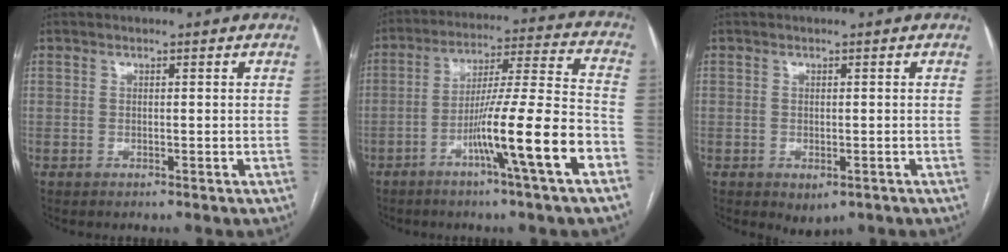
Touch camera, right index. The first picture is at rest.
{"total": 14.9, "force": [-6.5, -1.1, 13.3], "torque": [-0.220, -0.002, -0.110]}
{"total": 2.6, "force": [-1.3, 1.6, 1.6], "torque": [-0.015, -0.003, -0.005]}